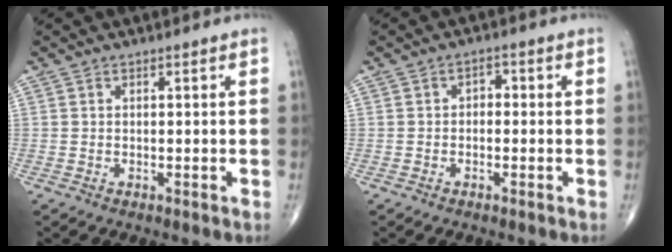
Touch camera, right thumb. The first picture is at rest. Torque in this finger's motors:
{"motor_torque": [-0.22, -0.07, 0.02, 0.09, 0.01]}